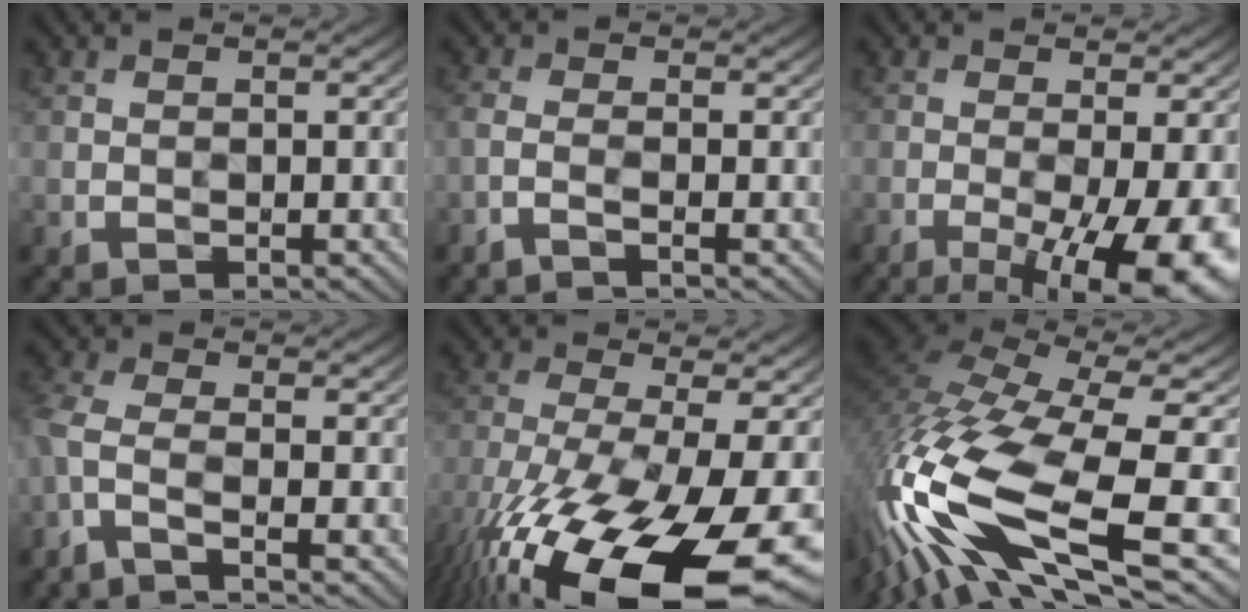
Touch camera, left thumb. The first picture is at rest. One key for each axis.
{"total": 2.0, "fx": -1.1, "fy": 0.4, "fz": 1.6, "tx": -0.032, "ty": 0.004, "tz": -0.035}
{"total": 12.8, "fx": -5.3, "fy": 3.7, "fz": 11.0, "tx": -0.157, "ty": -0.008, "tz": -0.068}
{"total": 3.9, "fx": -2.2, "fy": 0.9, "fz": 3.1, "tx": -0.072, "ty": 0.001, "tz": -0.064}
{"total": 19.5, "fx": -10.6, "fy": 6.5, "fz": 15.1, "tx": -0.306, "ty": -0.043, "tz": -0.172}
{"total": 18.5, "fx": -6.1, "fy": 6.9, "fz": 16.0, "tx": -0.378, "ty": -0.030, "tz": -0.104}